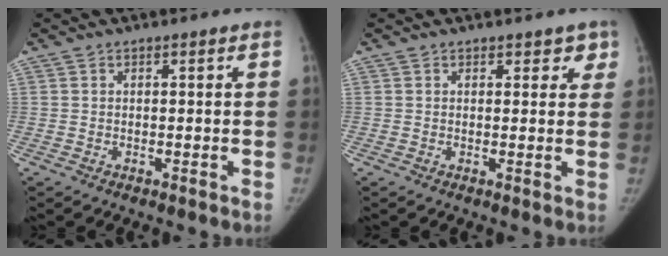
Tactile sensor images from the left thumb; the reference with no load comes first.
{"total": 2.7, "force": [1.8, 1.7, 1.1], "torque": [0.022, -0.006, 0.017]}